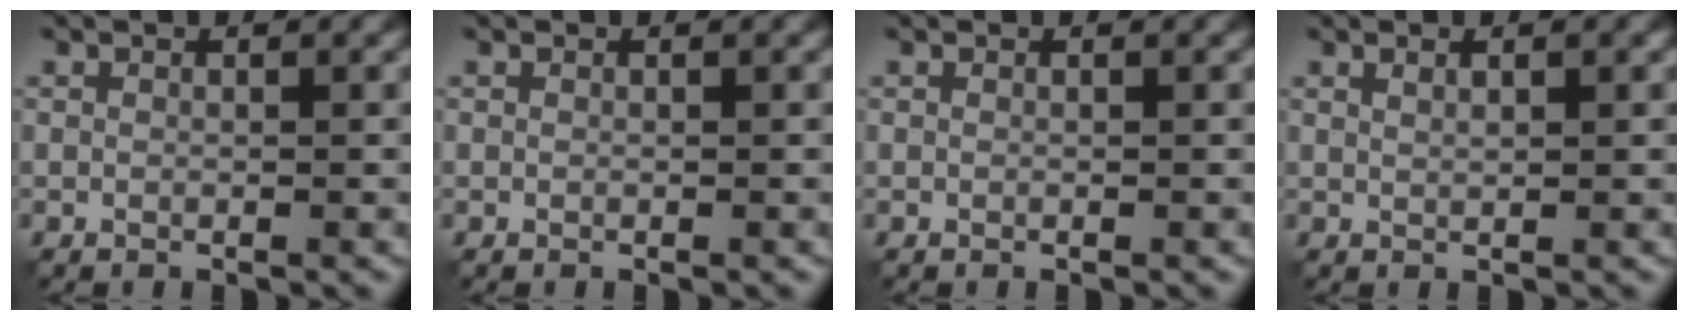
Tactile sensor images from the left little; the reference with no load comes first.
{"total": 0.0}
{"total": 0.0}
{"total": 0.9, "force": [0.5, 0.2, 0.7], "torque": [-0.013, -0.002, 0.009]}